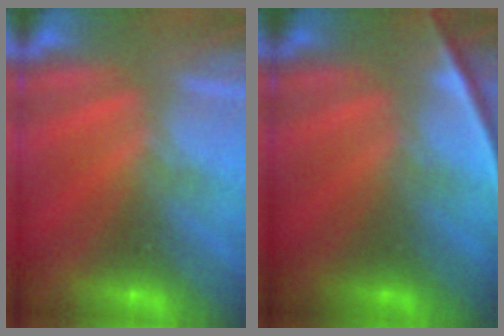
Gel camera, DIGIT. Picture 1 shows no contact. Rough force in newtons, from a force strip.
{"total": 2.2}